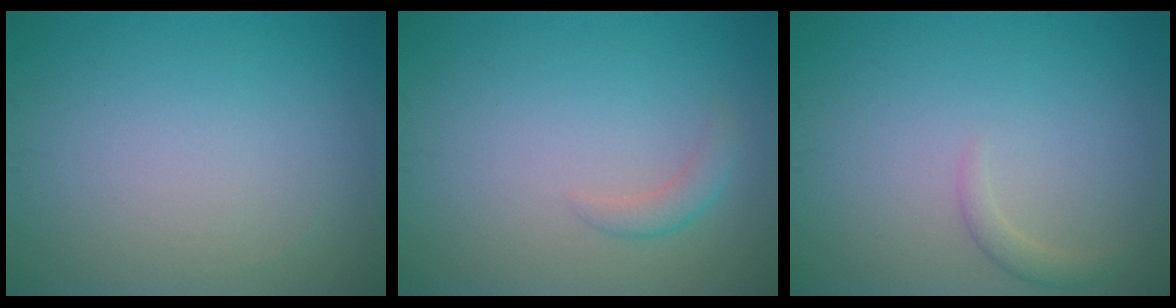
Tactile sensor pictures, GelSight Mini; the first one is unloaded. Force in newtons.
{"total": 1.4, "press": 1.4, "slide": 0.1}
{"total": 1.2, "press": 1.2, "slide": 0.1}